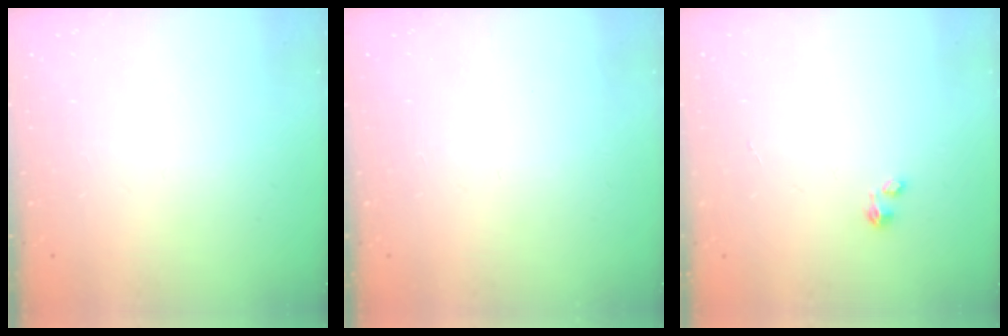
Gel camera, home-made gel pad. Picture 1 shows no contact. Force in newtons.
{"total": 0.0}
{"total": 0.0}